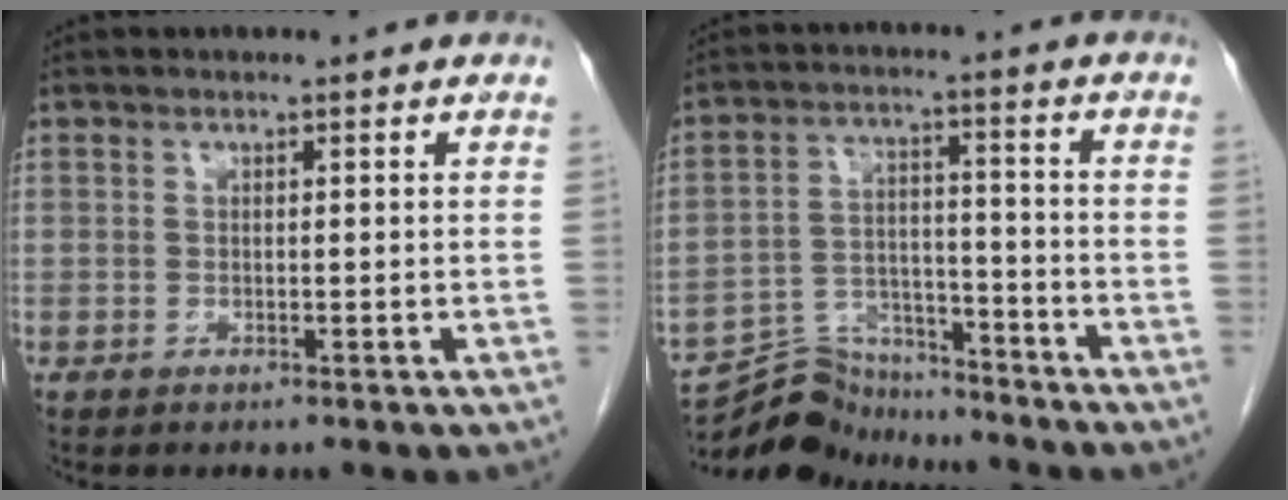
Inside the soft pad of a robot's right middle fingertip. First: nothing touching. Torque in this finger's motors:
{"motor_torque": [-0.09, -0.12, -0.02, -0.07]}